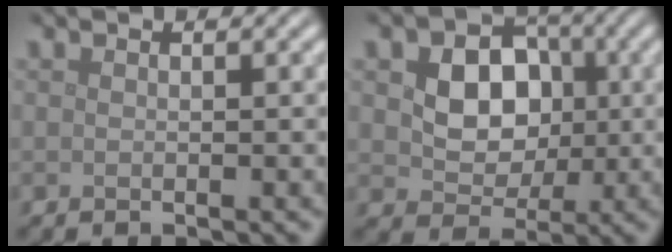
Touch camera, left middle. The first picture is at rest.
{"total": 6.1, "force": [0.8, 4.7, 3.8], "torque": [-0.067, 0.000, 0.007]}